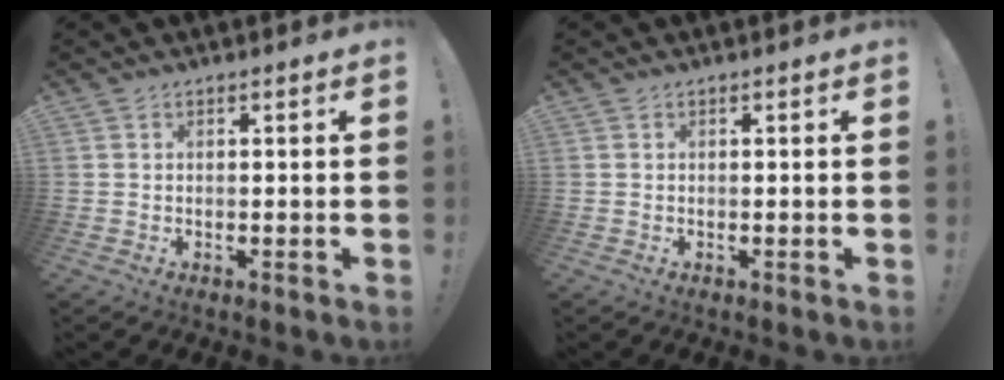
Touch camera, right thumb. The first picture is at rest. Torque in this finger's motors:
{"motor_torque": [0.00, 0.00, 0.00, 0.00, 0.00]}